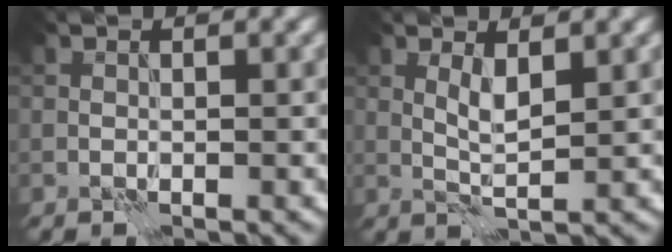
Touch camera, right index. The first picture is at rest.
{"total": 2.0, "force": [0.8, 0.3, 1.8], "torque": [-0.039, -0.002, 0.018]}